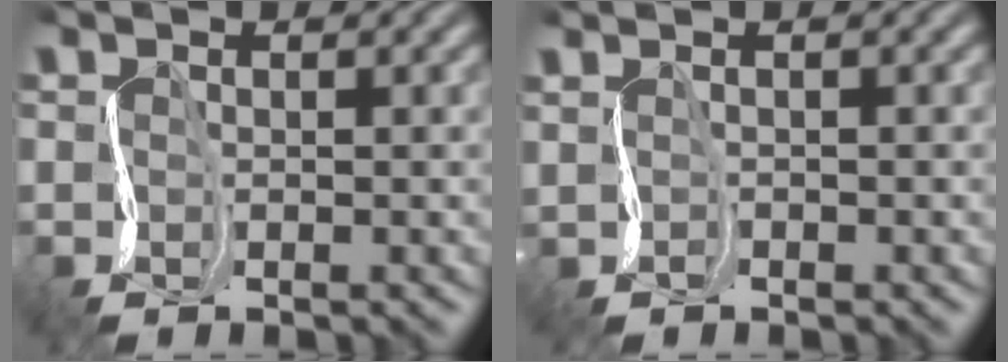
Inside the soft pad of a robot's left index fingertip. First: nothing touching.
{"total": 1.1, "force": [0.5, -0.5, -0.8], "torque": [0.013, 0.000, 0.007]}